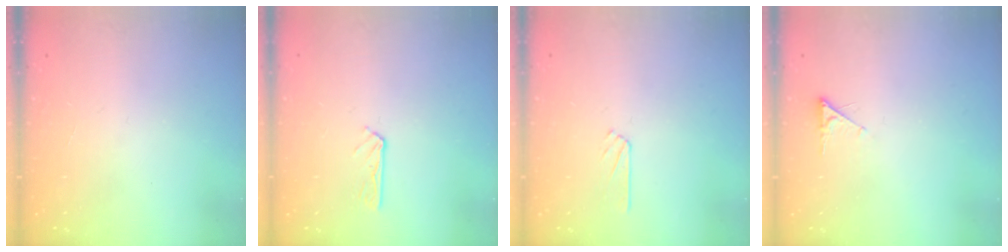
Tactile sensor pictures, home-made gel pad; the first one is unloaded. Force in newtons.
{"total": 2.6, "press": 2.6, "slide": 0.2}
{"total": 2.5, "press": 2.5, "slide": 0.2}
{"total": 1.8, "press": 1.7, "slide": 0.3}